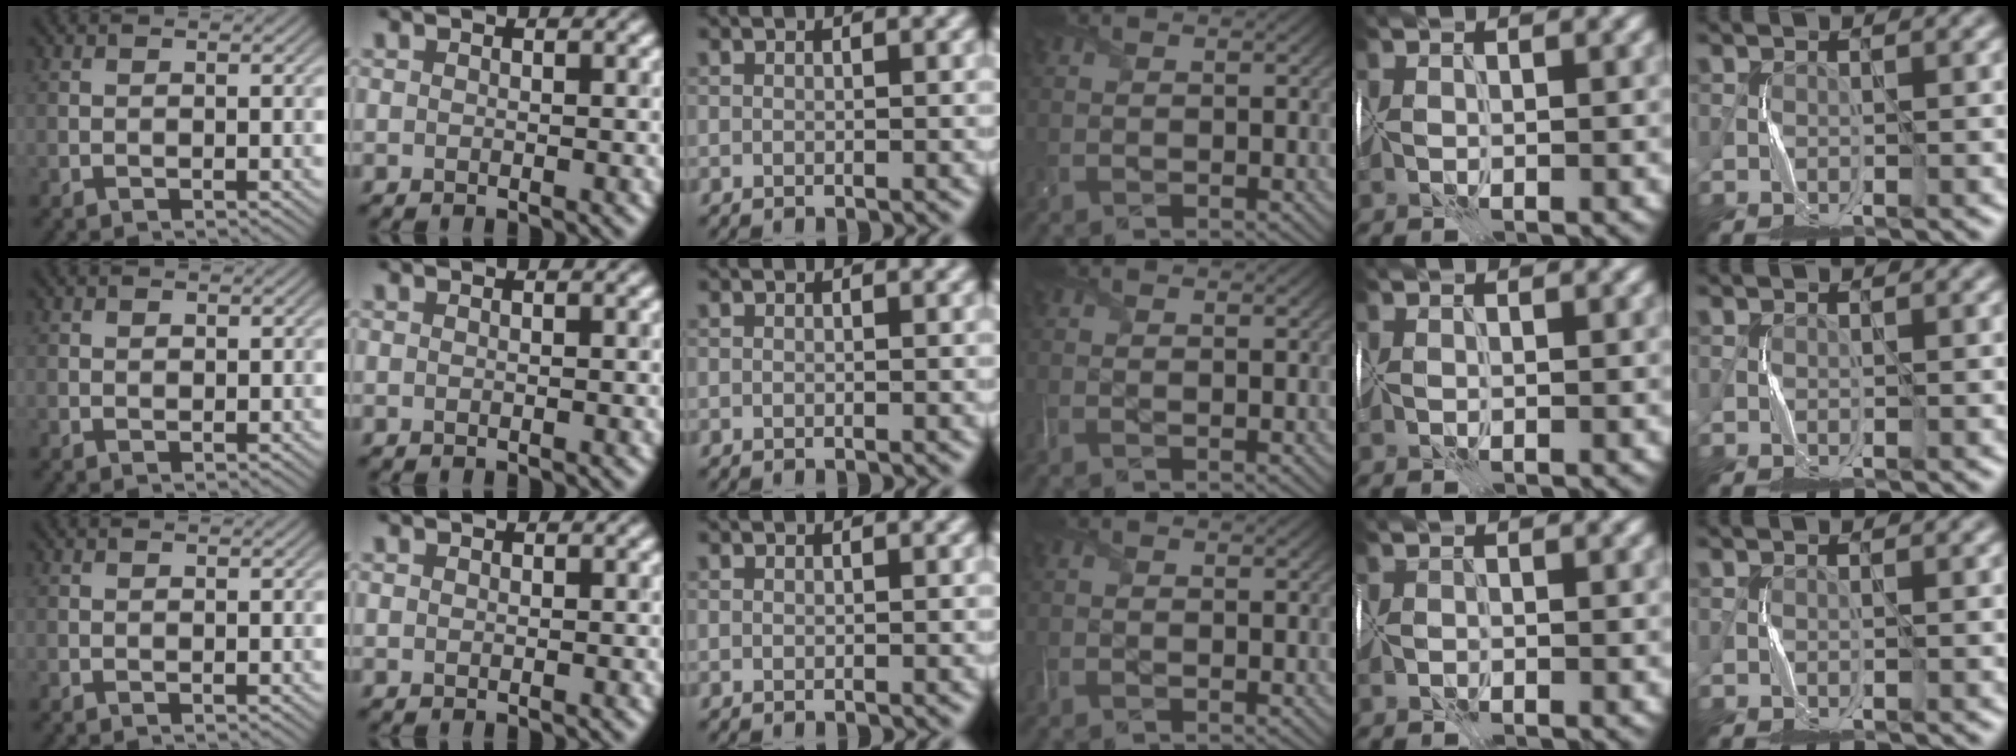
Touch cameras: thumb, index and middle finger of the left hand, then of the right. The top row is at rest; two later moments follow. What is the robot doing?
{"motion": "wrap", "object": "cellophane"}